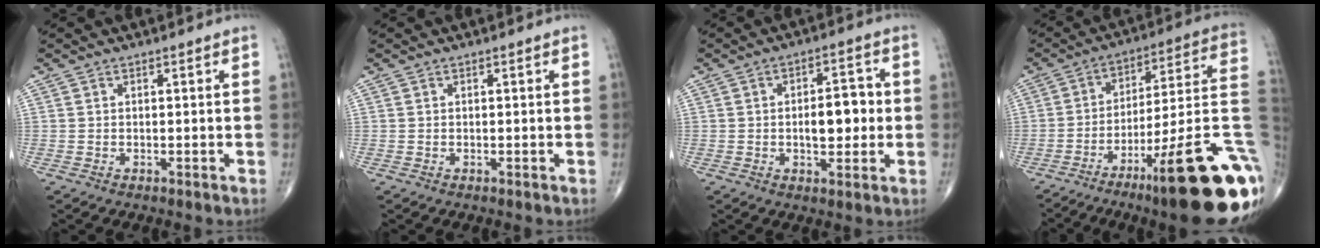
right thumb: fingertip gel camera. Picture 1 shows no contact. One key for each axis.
{"total": 0.0}
{"total": 8.1, "fx": -0.2, "fy": 4.1, "fz": 7.0, "tx": -0.082, "ty": 0.011, "tz": -0.004}
{"total": 29.2, "fx": -11.9, "fy": 5.6, "fz": 26.0, "tx": -0.283, "ty": 0.064, "tz": -0.173}